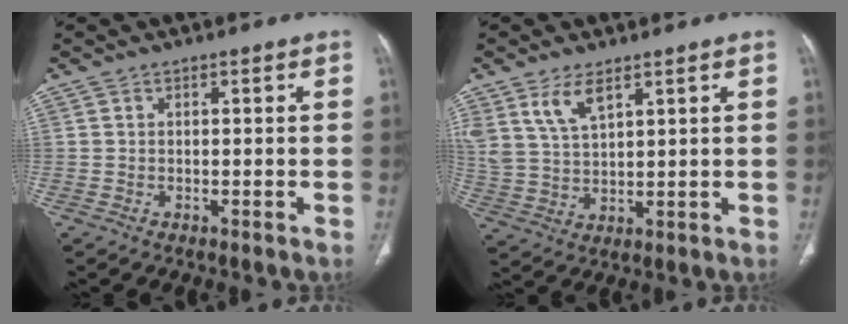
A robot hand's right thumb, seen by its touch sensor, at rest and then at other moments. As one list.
[{"total": 7.3, "force": [4.5, 3.2, 4.7], "torque": [-0.092, -0.017, 0.099]}]